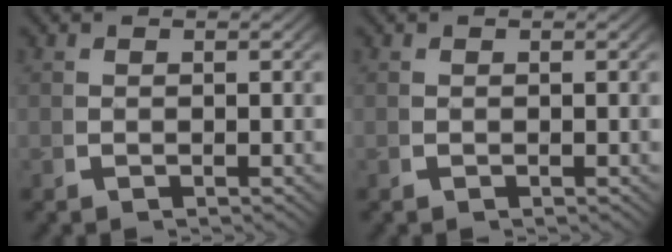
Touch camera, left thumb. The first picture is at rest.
{"total": 0.0}